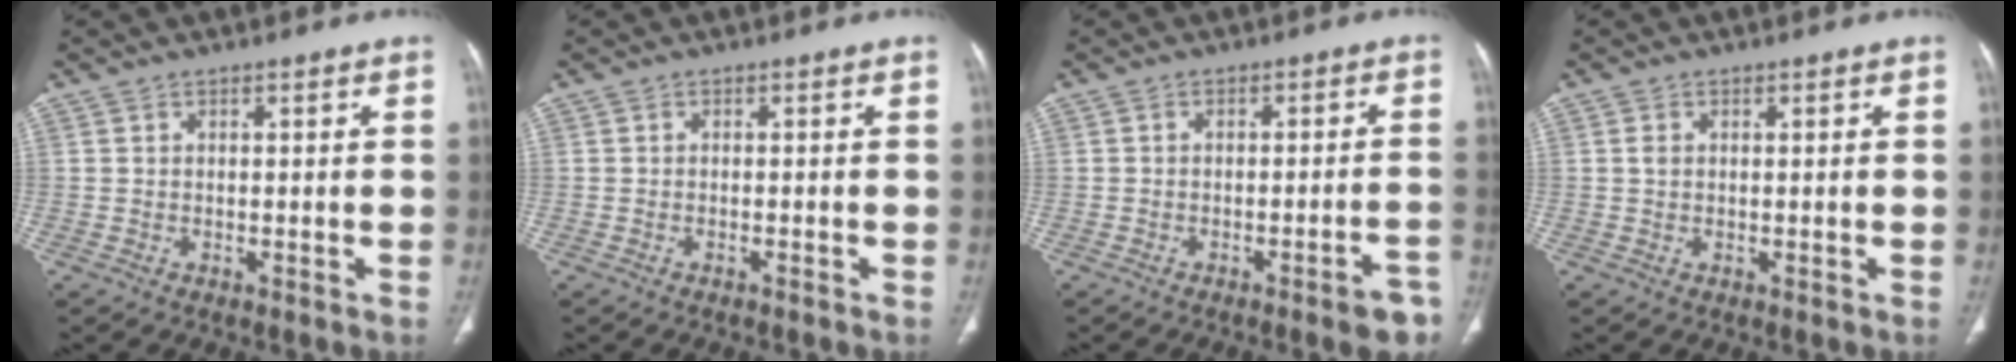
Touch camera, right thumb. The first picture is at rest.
{"total": 0.7, "force": [-0.6, 0.1, 0.4], "torque": [-0.015, 0.002, -0.006]}
{"total": 5.8, "force": [-3.7, 1.1, 4.4], "torque": [-0.043, 0.021, -0.043]}
{"total": 1.2, "force": [0.3, 0.9, 0.8], "torque": [-0.015, 0.002, 0.006]}